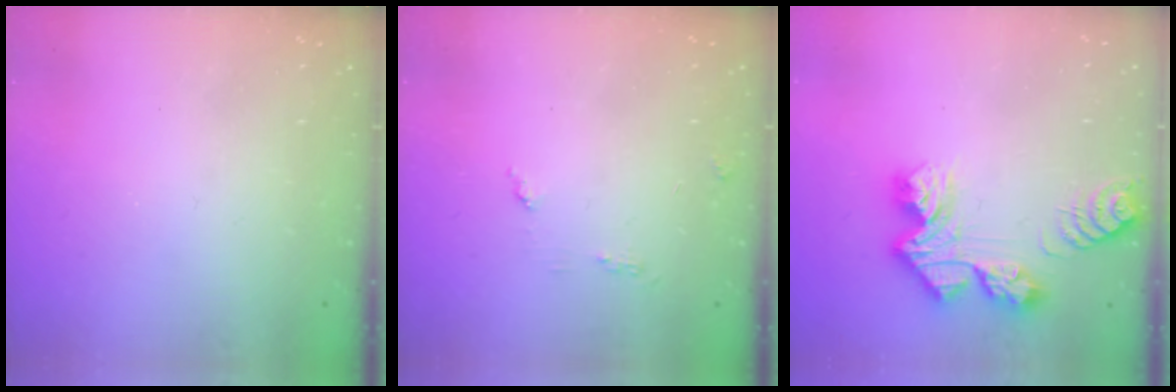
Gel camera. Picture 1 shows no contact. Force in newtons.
{"total": 3.9, "press": 3.9, "slide": 0.3}
{"total": 12.0, "press": 12.0, "slide": 1.1}